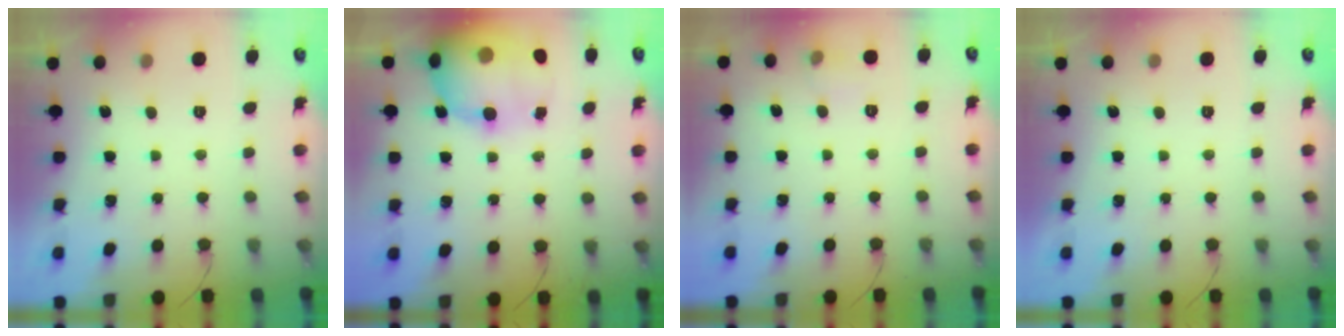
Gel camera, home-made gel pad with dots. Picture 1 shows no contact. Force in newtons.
{"total": 21.9, "press": 21.3, "slide": 5.0}
{"total": 4.2, "press": 4.0, "slide": 1.3}
{"total": 0.0}